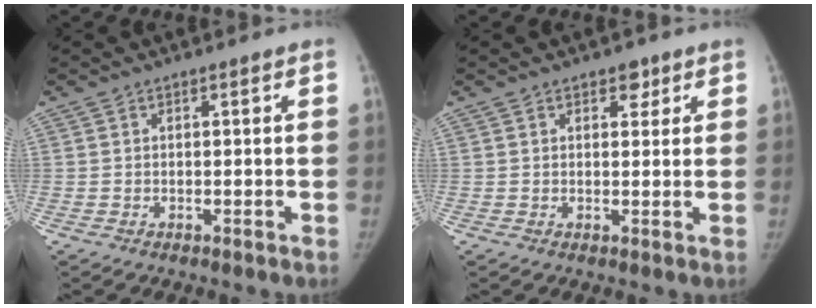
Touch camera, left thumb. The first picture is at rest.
{"total": 2.2, "force": [1.3, 1.5, 1.0], "torque": [0.003, -0.006, 0.016]}